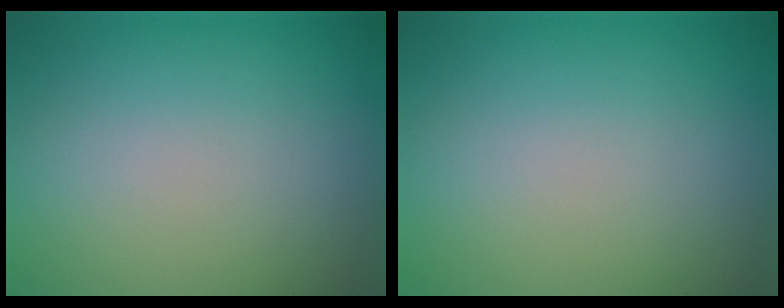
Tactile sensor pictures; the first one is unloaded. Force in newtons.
{"total": 0.0}